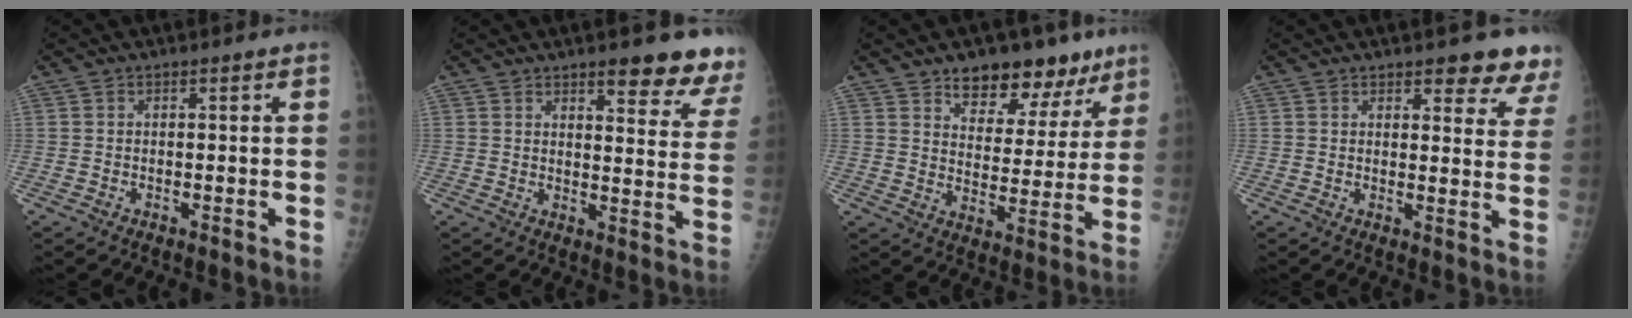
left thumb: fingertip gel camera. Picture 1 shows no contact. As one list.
[{"total": 12.2, "force": [9.7, 3.3, 6.6], "torque": [-0.037, -0.054, 0.101]}, {"total": 14.1, "force": [9.9, 7.6, 6.6], "torque": [-0.030, -0.049, 0.146]}, {"total": 8.4, "force": [6.9, 2.9, 3.7], "torque": [-0.006, -0.037, 0.063]}]